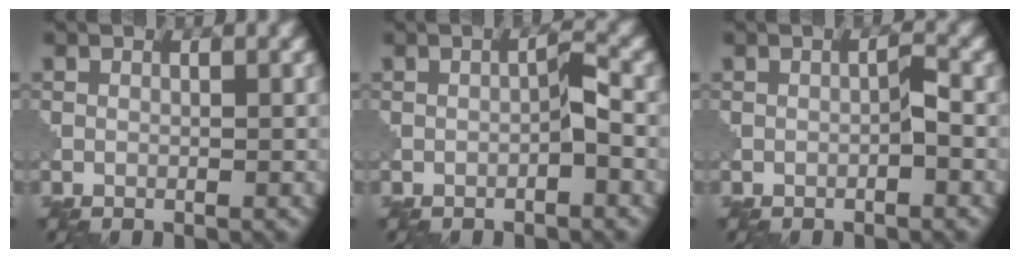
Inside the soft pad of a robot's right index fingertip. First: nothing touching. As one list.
[{"total": 1.5, "force": [-0.6, 0.2, 1.3], "torque": [-0.023, 0.007, -0.011]}, {"total": 1.1, "force": [-0.5, 0.1, 1.0], "torque": [-0.016, 0.006, -0.007]}]